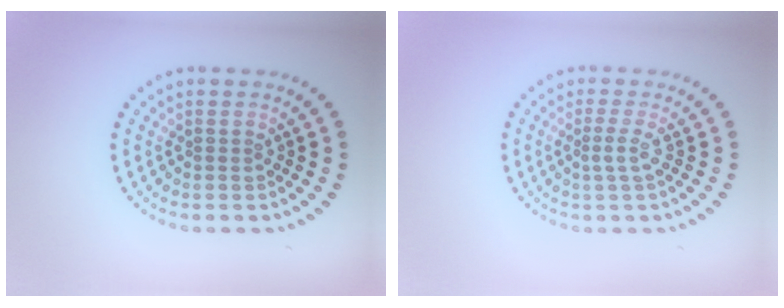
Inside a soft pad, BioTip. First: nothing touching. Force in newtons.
{"total": 1.5, "press": 1.0, "slide": 1.2}